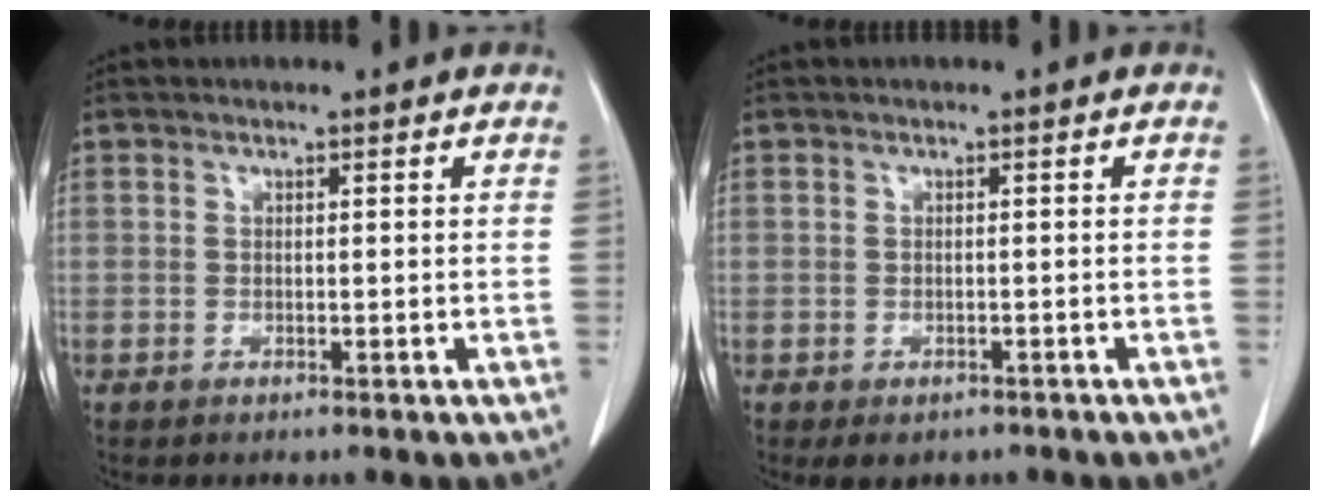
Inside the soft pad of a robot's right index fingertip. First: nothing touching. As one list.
[{"total": 3.3, "force": [-2.4, 2.0, 1.1], "torque": [-0.007, 0.000, -0.026]}]